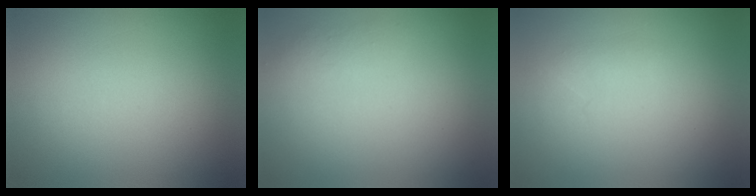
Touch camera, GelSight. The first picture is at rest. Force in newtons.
{"total": 2.1}
{"total": 1.3}